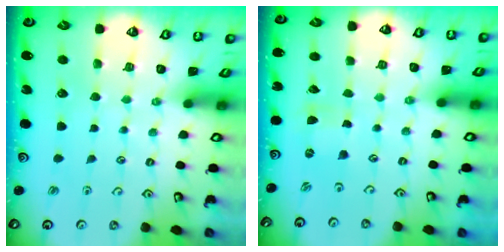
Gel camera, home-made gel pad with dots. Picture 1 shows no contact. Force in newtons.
{"total": 0.0}